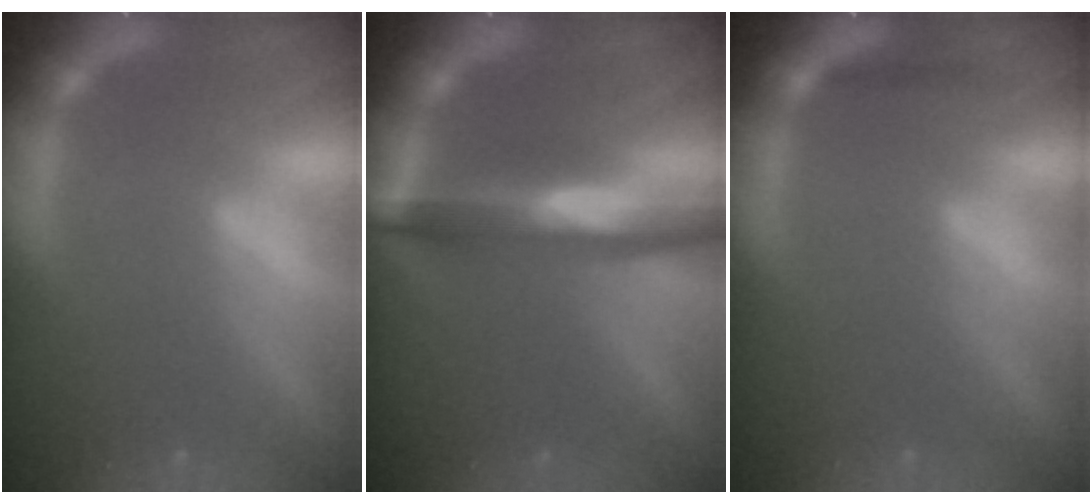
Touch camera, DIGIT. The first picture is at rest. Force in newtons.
{"total": 6.0}
{"total": 0.9}